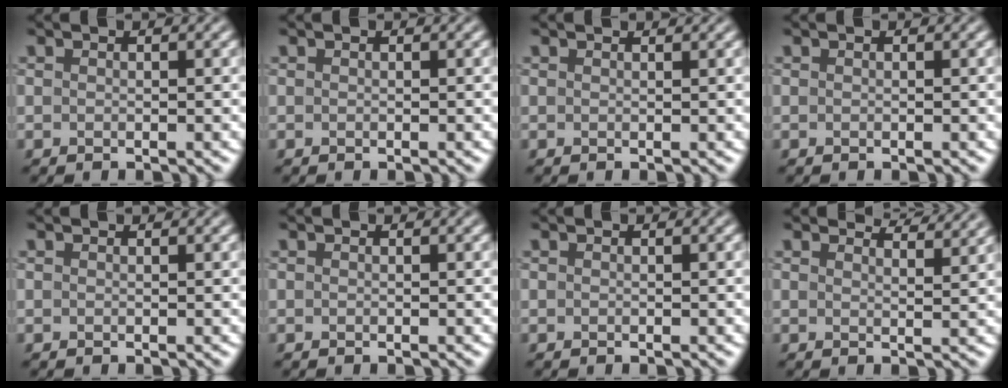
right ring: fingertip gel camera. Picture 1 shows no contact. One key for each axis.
{"total": 0.0}
{"total": 1.1, "fx": 1.1, "fy": 0.1, "fz": 0.2, "tx": -0.005, "ty": -0.004, "tz": 0.008}
{"total": 0.0}
{"total": 0.5, "fx": 0.5, "fy": 0.0, "fz": 0.1, "tx": 0.000, "ty": 0.000, "tz": 0.007}
{"total": 0.0}
{"total": 0.0}
{"total": 3.7, "fx": 3.6, "fy": 0.4, "fz": 0.8, "tx": -0.012, "ty": 0.004, "tz": 0.041}